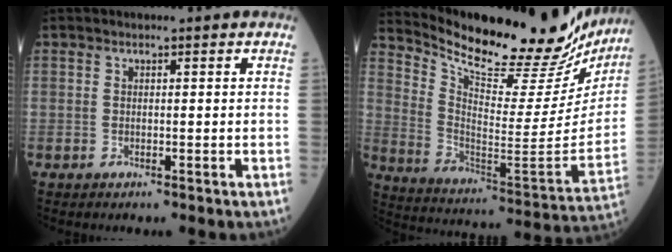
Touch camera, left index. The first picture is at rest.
{"total": 27.4, "force": [24.3, 5.8, 11.1], "torque": [-0.182, -0.072, 0.338]}